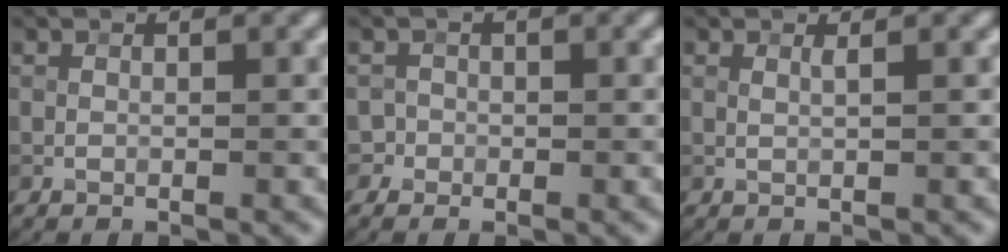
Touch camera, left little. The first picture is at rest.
{"total": 1.1, "force": [-0.6, 0.9, -0.3], "torque": [0.015, 0.008, -0.010]}
{"total": 0.6, "force": [0.3, 0.1, 0.5], "torque": [-0.007, -0.001, 0.004]}